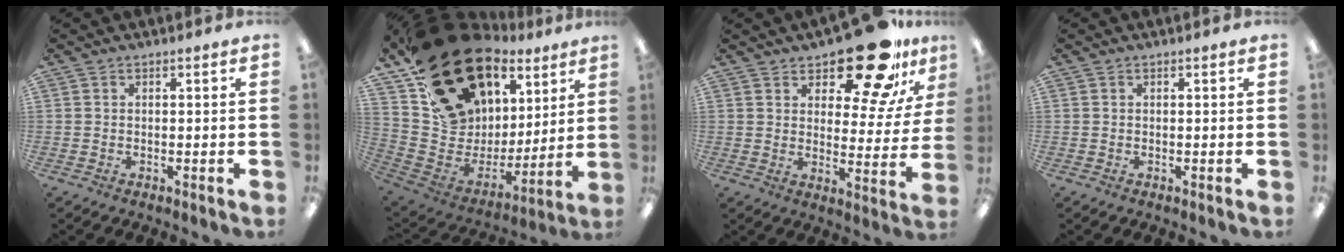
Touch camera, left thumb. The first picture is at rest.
{"total": 26.7, "force": [18.0, 16.1, 11.5], "torque": [-0.177, -0.115, 0.356]}
{"total": 18.7, "force": [14.1, 7.0, 10.1], "torque": [-0.146, -0.092, 0.238]}
{"total": 0.0}